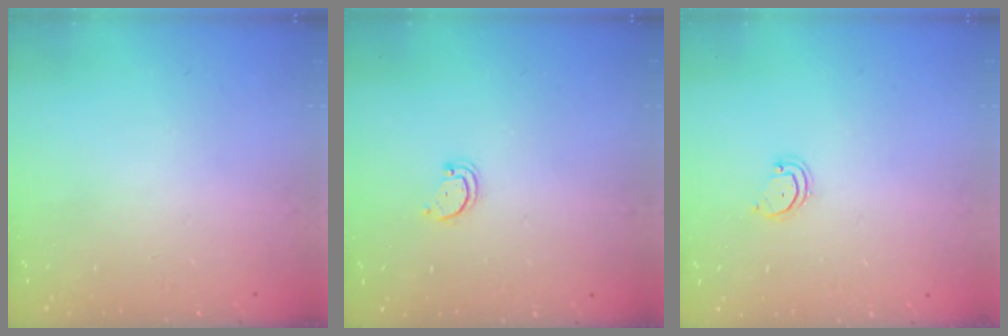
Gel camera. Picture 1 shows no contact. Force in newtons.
{"total": 1.9, "press": 1.9, "slide": 0.2}
{"total": 2.6, "press": 2.6, "slide": 0.2}